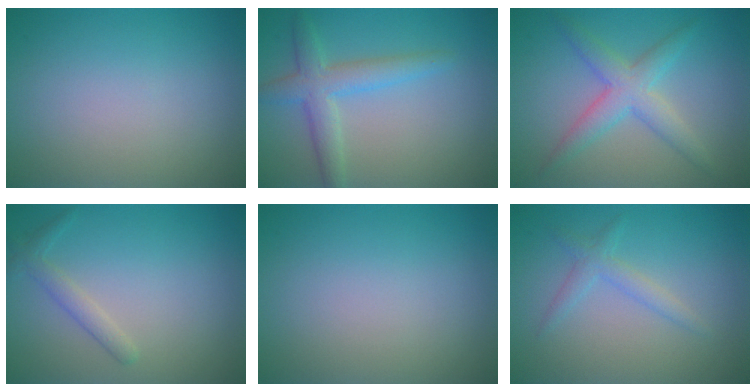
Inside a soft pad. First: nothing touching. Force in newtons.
{"total": 3.7, "press": 3.7, "slide": 0.2}
{"total": 3.8, "press": 3.8, "slide": 0.1}
{"total": 1.6, "press": 1.6, "slide": 0.1}
{"total": 0.0}
{"total": 1.7, "press": 1.7, "slide": 0.1}